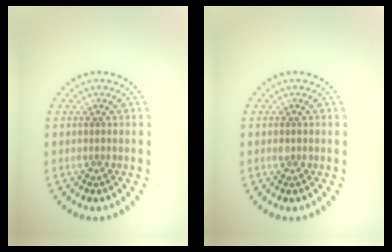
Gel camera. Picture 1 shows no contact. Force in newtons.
{"total": 0.7, "press": 0.7, "slide": 0.1}